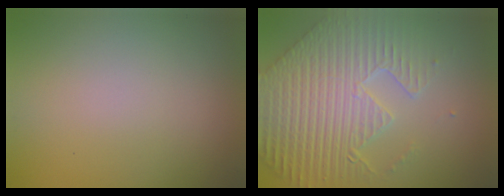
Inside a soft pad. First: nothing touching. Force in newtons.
{"total": 9.4, "press": 6.5, "slide": 6.8}